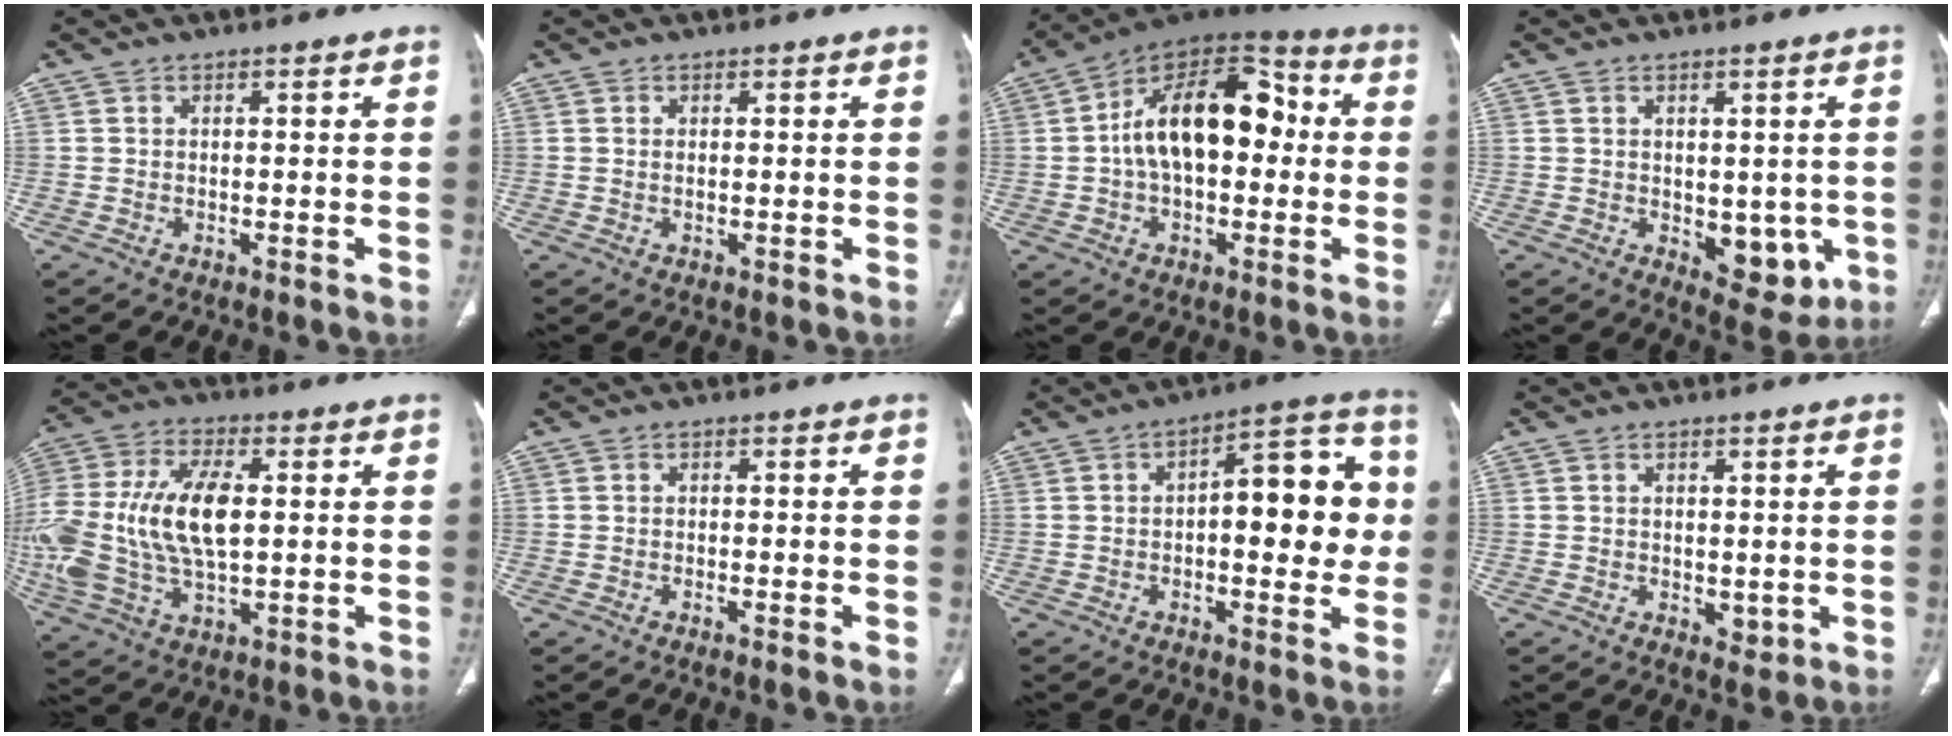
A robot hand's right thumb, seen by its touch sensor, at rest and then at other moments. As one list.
[{"total": 0.6, "force": [0.1, 0.3, 0.5], "torque": [-0.013, 0.000, 0.004]}, {"total": 19.0, "force": [1.0, 11.1, 15.4], "torque": [-0.223, 0.046, 0.007]}, {"total": 7.8, "force": [-1.2, 4.8, 6.0], "torque": [-0.040, -0.014, -0.001]}, {"total": 22.5, "force": [1.0, 12.0, 19.1], "torque": [-0.441, 0.002, 0.019]}, {"total": 0.6, "force": [-0.3, 0.0, 0.5], "torque": [-0.013, -0.001, -0.006]}, {"total": 15.2, "force": [0.5, 6.9, 13.5], "torque": [-0.139, 0.028, 0.000]}, {"total": 2.1, "force": [0.3, 1.5, 1.4], "torque": [-0.016, -0.007, 0.011]}]